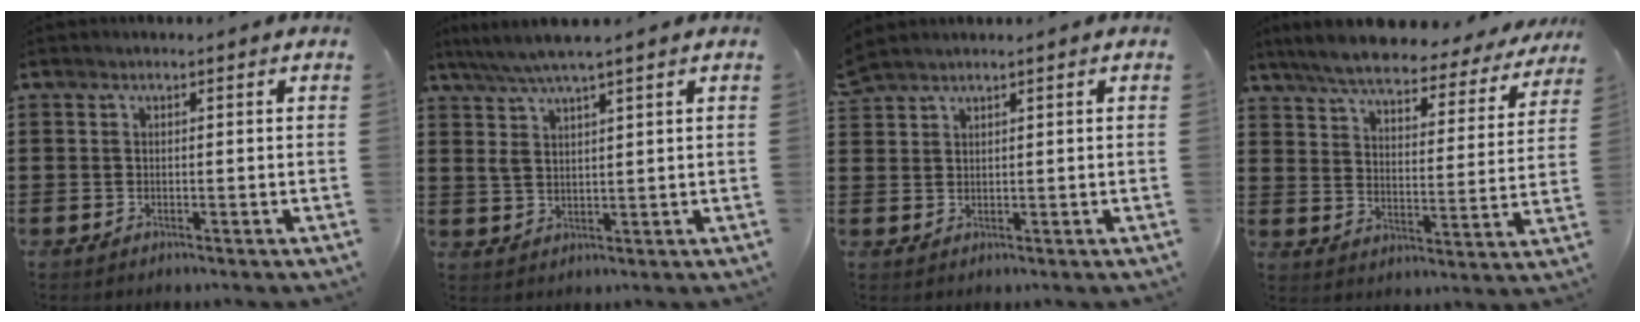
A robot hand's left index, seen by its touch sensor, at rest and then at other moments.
{"total": 4.9, "force": [3.2, 0.6, 3.6], "torque": [-0.076, -0.004, 0.057]}
{"total": 1.8, "force": [1.8, 0.2, 0.5], "torque": [-0.013, 0.001, 0.035]}
{"total": 6.6, "force": [6.0, 0.7, 2.6], "torque": [-0.079, -0.036, 0.101]}